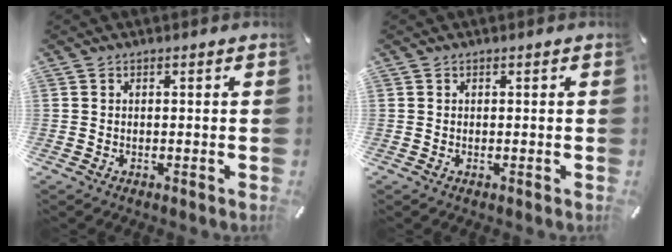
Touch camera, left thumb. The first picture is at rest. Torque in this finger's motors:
{"motor_torque": [-0.04, 0.05, -0.01, -0.01, 0.00]}